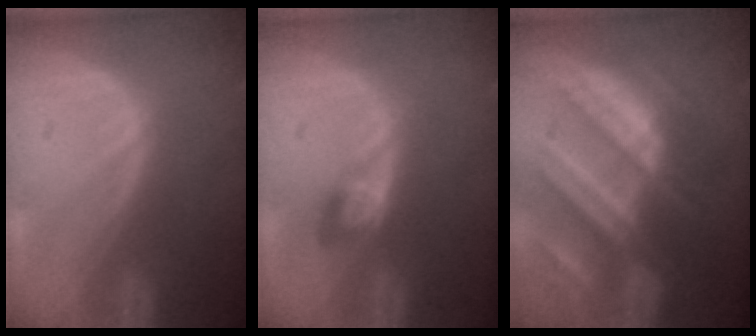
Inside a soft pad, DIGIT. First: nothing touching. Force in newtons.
{"total": 2.7, "press": 2.7, "slide": 0.0}
{"total": 10.6, "press": 9.3, "slide": 5.0}